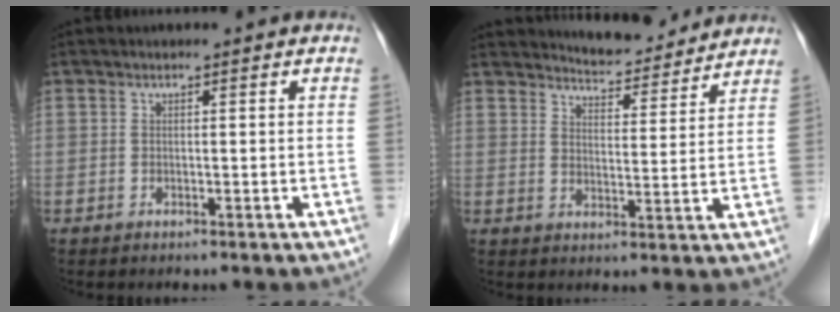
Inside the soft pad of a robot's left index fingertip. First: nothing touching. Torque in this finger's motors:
{"motor_torque": [-0.04, -0.42, 0.43, 0.03]}